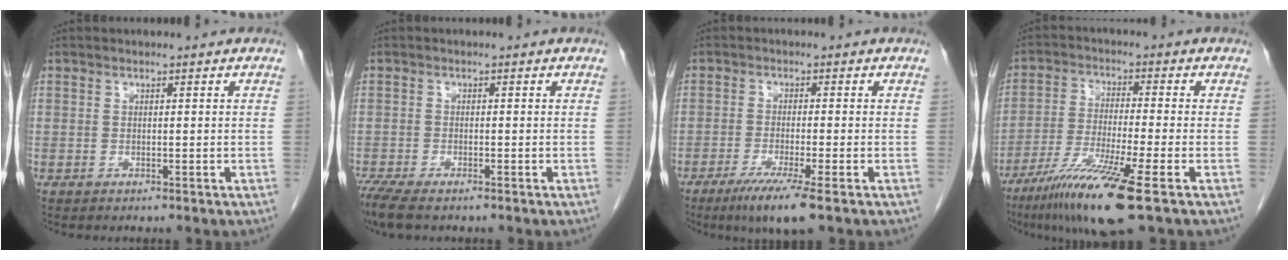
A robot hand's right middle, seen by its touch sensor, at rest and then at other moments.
{"total": 5.1, "force": [-4.0, 1.1, 3.0], "torque": [-0.060, -0.015, -0.068]}
{"total": 6.5, "force": [-4.0, -0.3, 5.0], "torque": [-0.089, -0.020, -0.072]}
{"total": 12.4, "force": [-7.3, -0.5, 10.0], "torque": [-0.196, -0.037, -0.132]}